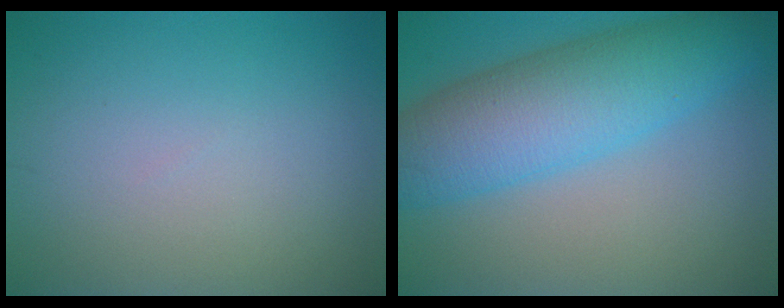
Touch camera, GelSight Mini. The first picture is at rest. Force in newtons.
{"total": 8.6, "press": 8.6, "slide": 0.1}